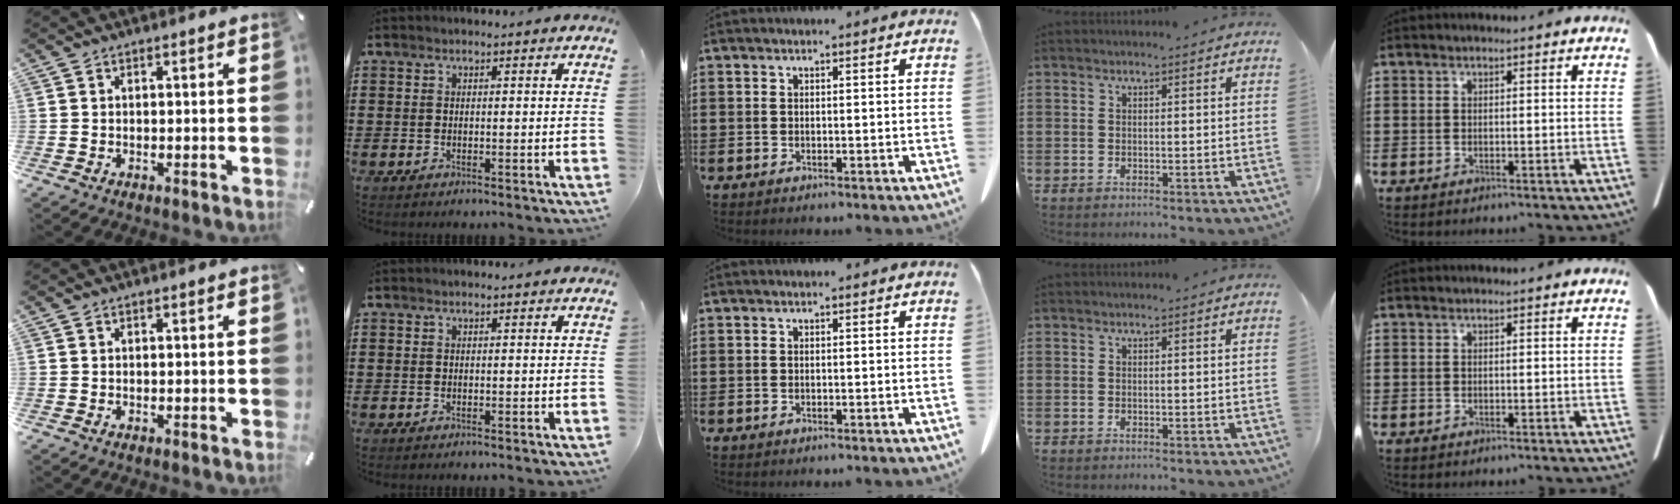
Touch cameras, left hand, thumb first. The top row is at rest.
{}